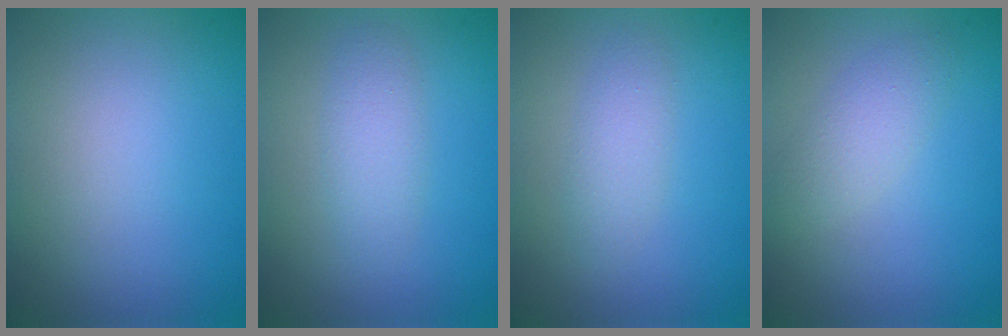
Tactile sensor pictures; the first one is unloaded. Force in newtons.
{"total": 2.0, "press": 2.0, "slide": 0.1}
{"total": 1.8, "press": 1.8, "slide": 0.0}
{"total": 2.2, "press": 2.2, "slide": 0.2}